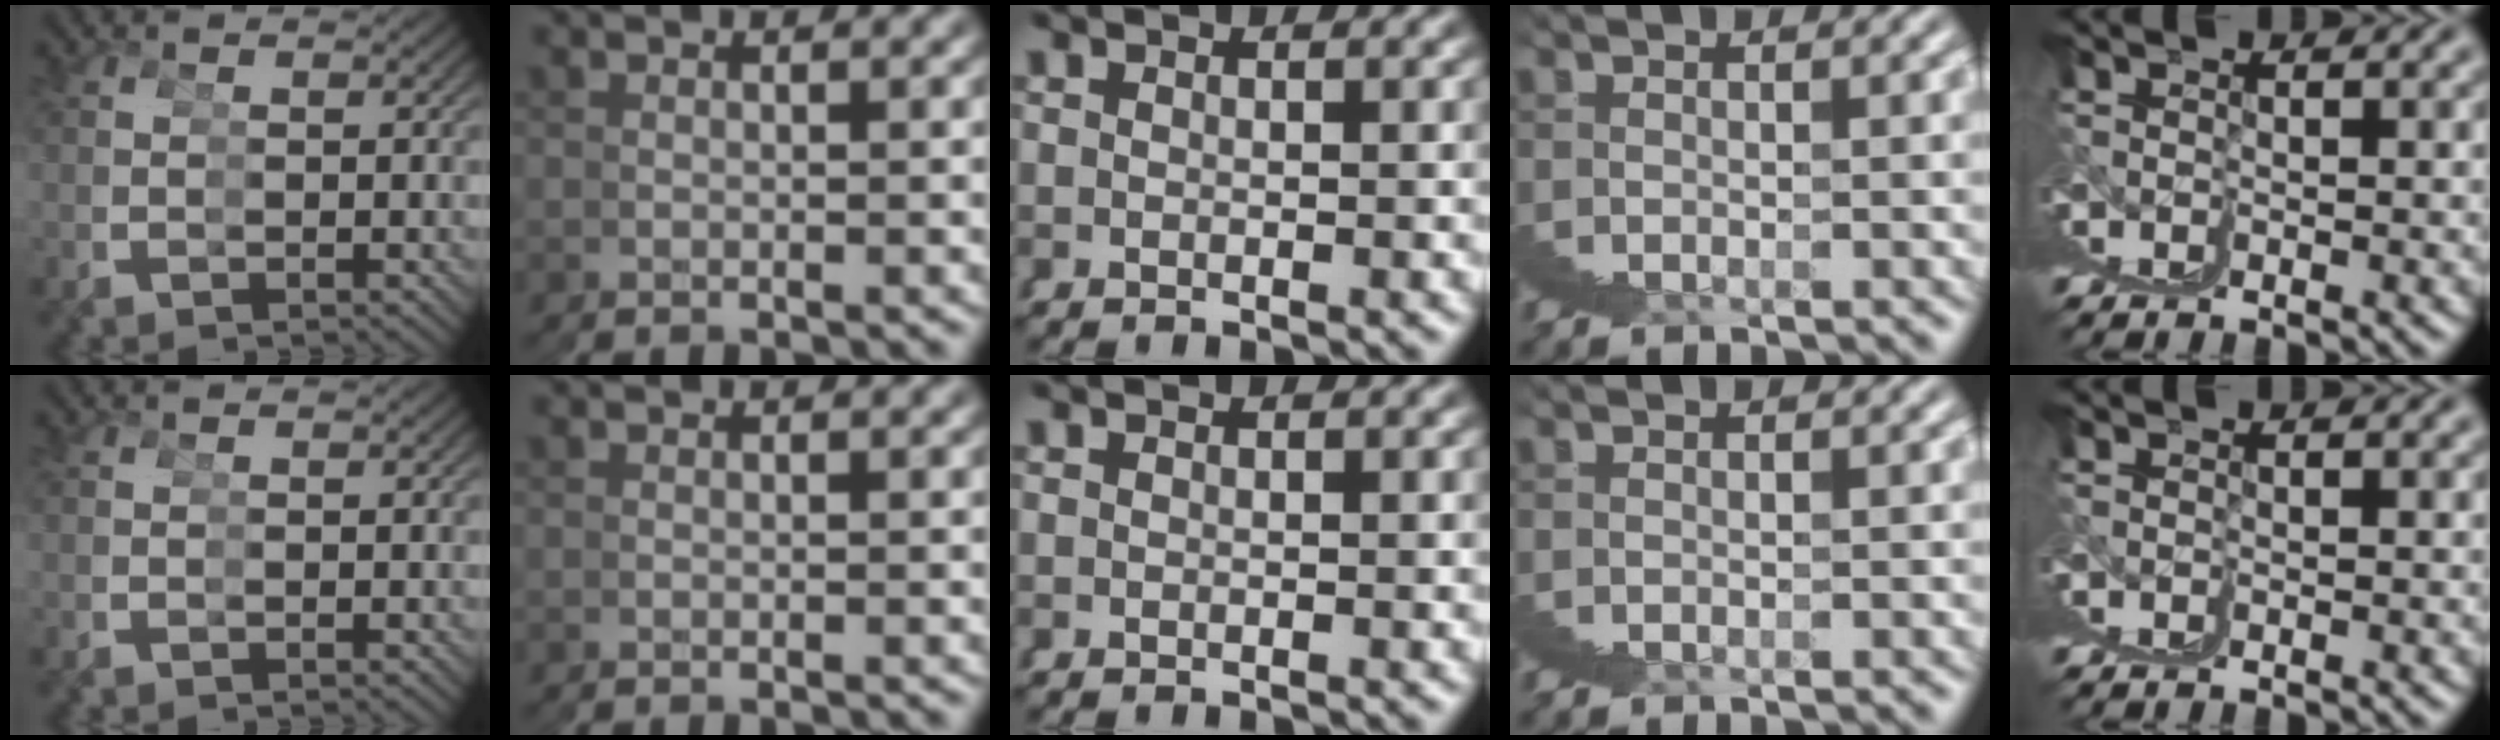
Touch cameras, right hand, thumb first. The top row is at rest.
{}